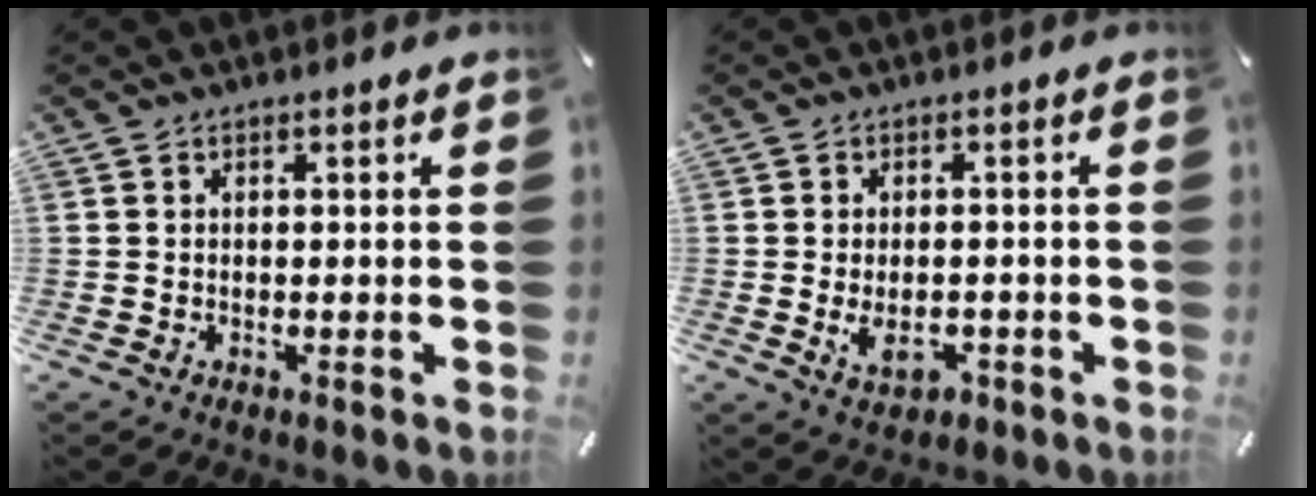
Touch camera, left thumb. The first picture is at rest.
{"total": 5.4, "force": [-1.5, 3.5, 3.9], "torque": [-0.067, -0.006, -0.029]}